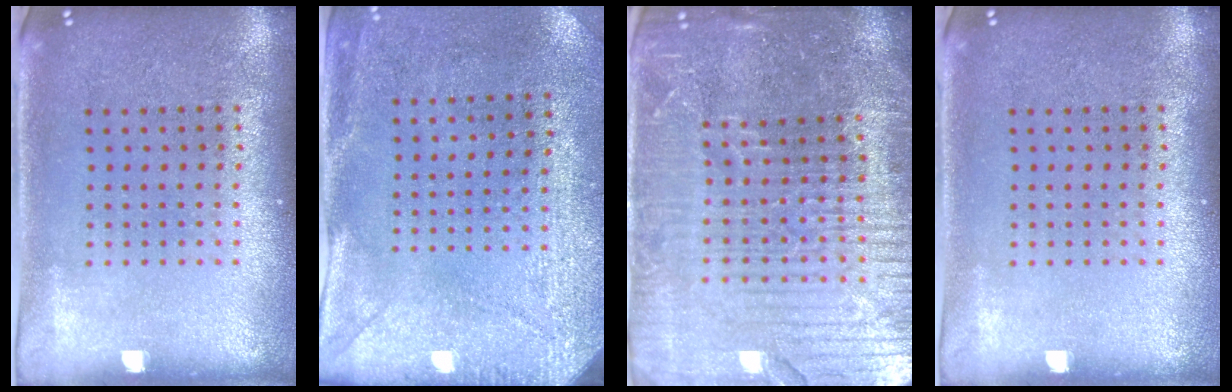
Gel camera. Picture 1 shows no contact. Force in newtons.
{"total": 3.0, "press": 2.3, "slide": 1.9}
{"total": 5.8, "press": 5.3, "slide": 2.5}
{"total": 0.0}